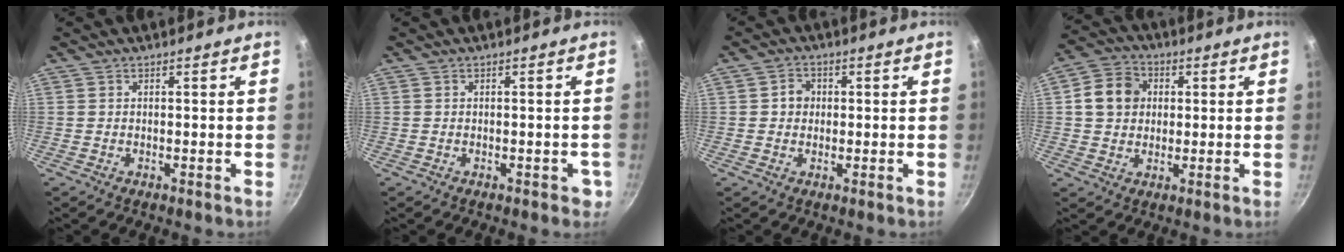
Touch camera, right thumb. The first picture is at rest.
{"total": 1.9, "force": [-0.7, 1.3, 1.3], "torque": [0.004, 0.012, -0.005]}
{"total": 3.1, "force": [0.2, 2.8, 1.3], "torque": [-0.003, 0.007, 0.000]}
{"total": 8.6, "force": [1.4, 7.3, 4.2], "torque": [-0.047, 0.013, 0.012]}